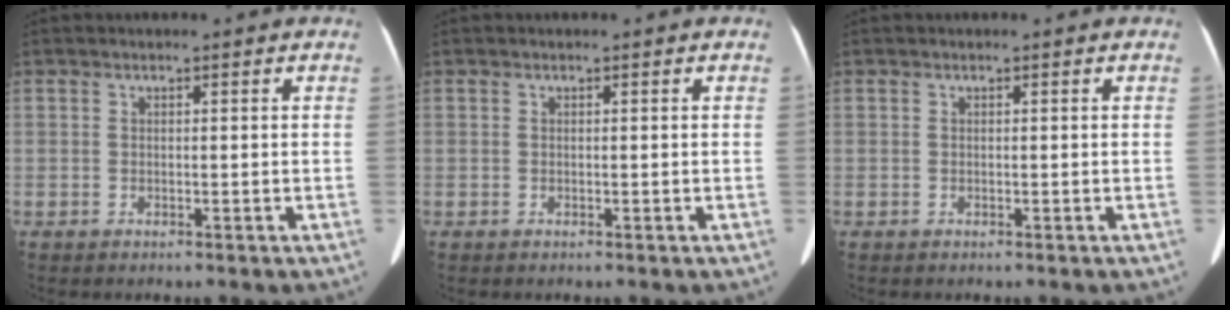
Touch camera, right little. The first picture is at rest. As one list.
[{"total": 0.0}, {"total": 0.0}]